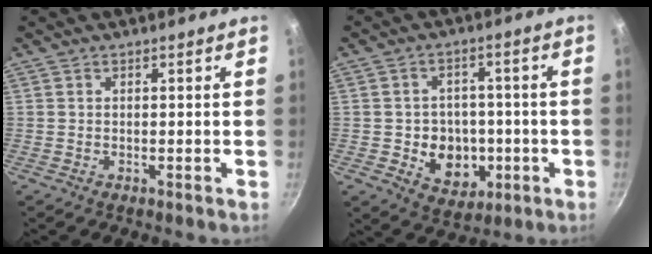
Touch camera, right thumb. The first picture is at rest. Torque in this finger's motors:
{"motor_torque": [-0.22, 0.26, -0.14, -0.12, 0.01]}